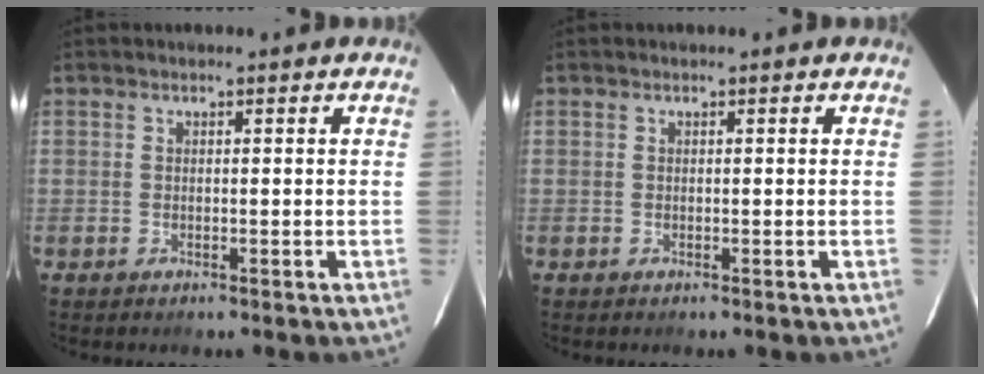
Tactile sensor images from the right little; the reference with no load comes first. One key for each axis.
{"total": 0.0}